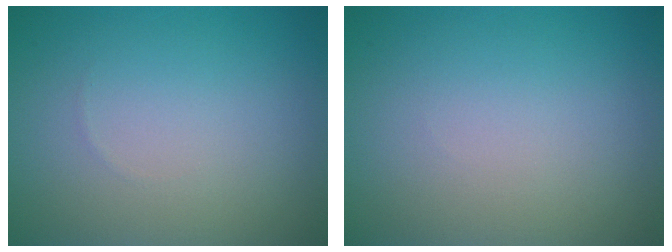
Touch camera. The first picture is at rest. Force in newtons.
{"total": 0.0}